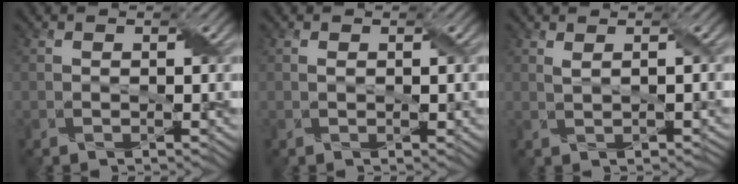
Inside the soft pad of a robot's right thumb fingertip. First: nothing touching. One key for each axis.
{"total": 0.7, "fx": 0.1, "fy": 0.4, "fz": 0.6, "tx": -0.017, "ty": 0.001, "tz": 0.003}
{"total": 1.1, "fx": 0.6, "fy": 0.2, "fz": 0.9, "tx": -0.025, "ty": 0.002, "tz": 0.015}